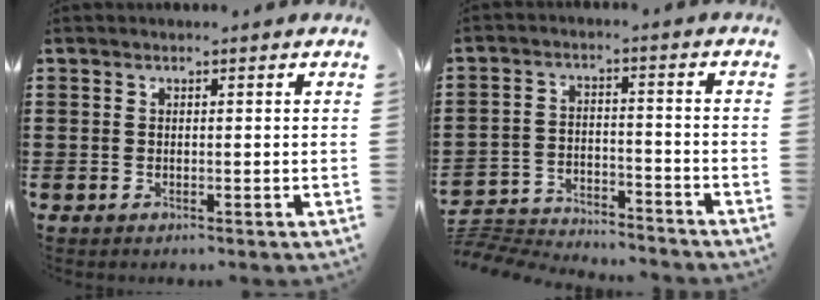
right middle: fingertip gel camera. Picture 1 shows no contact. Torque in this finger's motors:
{"motor_torque": [1.26, -0.87, 0.17, 0.09]}